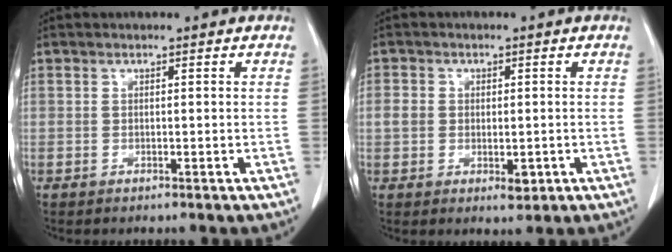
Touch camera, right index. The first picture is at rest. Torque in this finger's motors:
{"motor_torque": [0.14, 0.23, 0.00, 0.03]}